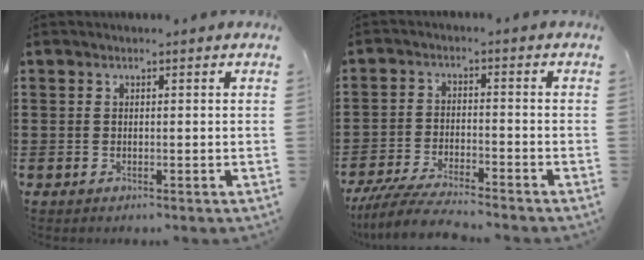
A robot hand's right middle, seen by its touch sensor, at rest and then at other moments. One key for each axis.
{"total": 5.9, "fx": -5.4, "fy": 0.5, "fz": 2.2, "tx": -0.054, "ty": -0.009, "tz": -0.106}